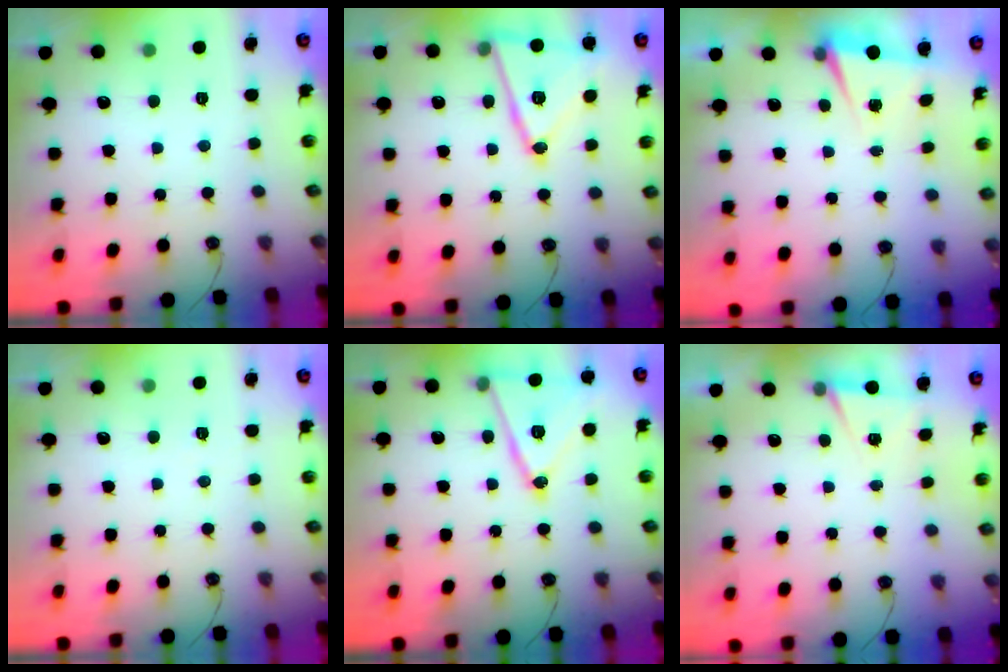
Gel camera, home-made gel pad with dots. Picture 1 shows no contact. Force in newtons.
{"total": 15.7, "press": 15.5, "slide": 2.5}
{"total": 1.9, "press": 1.4, "slide": 1.3}
{"total": 5.2, "press": 2.8, "slide": 4.4}
{"total": 17.0, "press": 16.7, "slide": 3.4}
{"total": 5.1, "press": 2.4, "slide": 4.5}